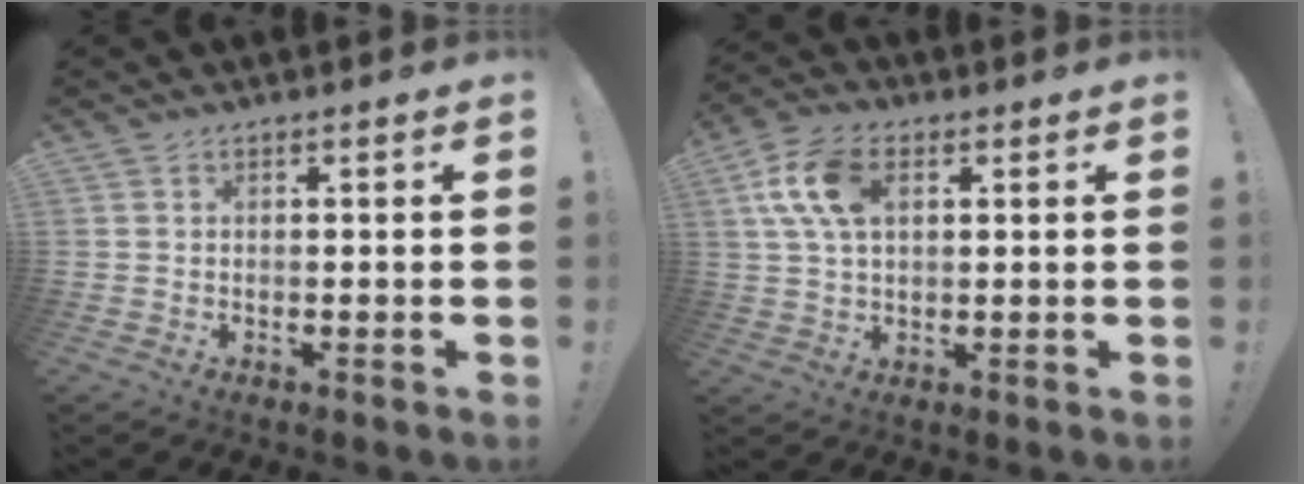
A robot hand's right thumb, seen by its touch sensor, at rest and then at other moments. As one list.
[{"total": 12.5, "force": [3.6, 7.6, 9.2], "torque": [-0.182, 0.009, 0.070]}]